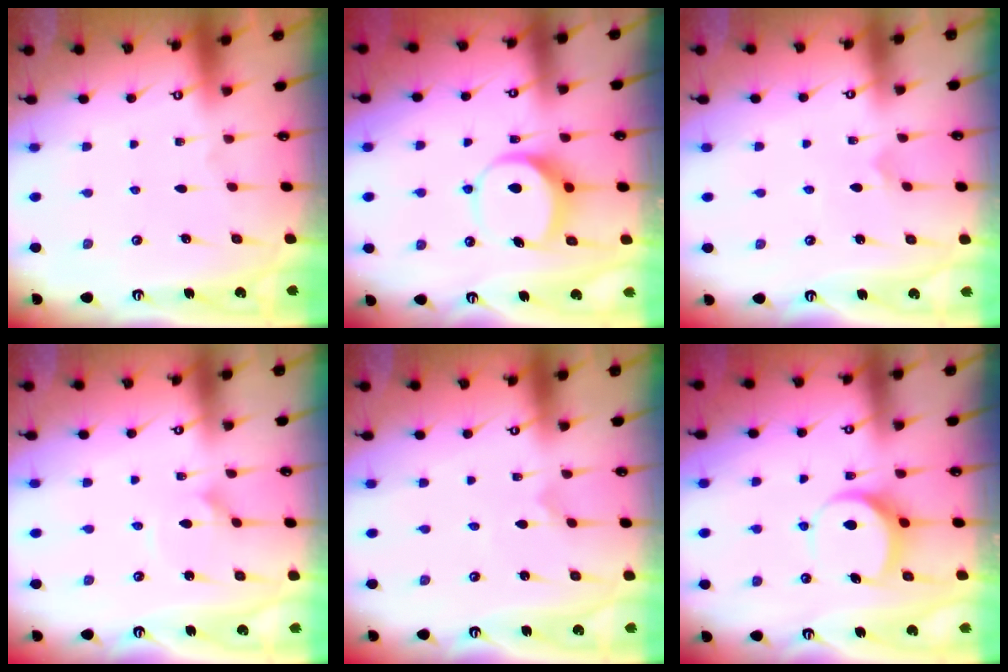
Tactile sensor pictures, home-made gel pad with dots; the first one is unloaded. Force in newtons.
{"total": 9.4, "press": 9.4, "slide": 0.4}
{"total": 2.9, "press": 2.9, "slide": 0.2}
{"total": 2.0, "press": 2.0, "slide": 0.0}
{"total": 0.0}
{"total": 5.9, "press": 5.8, "slide": 0.7}